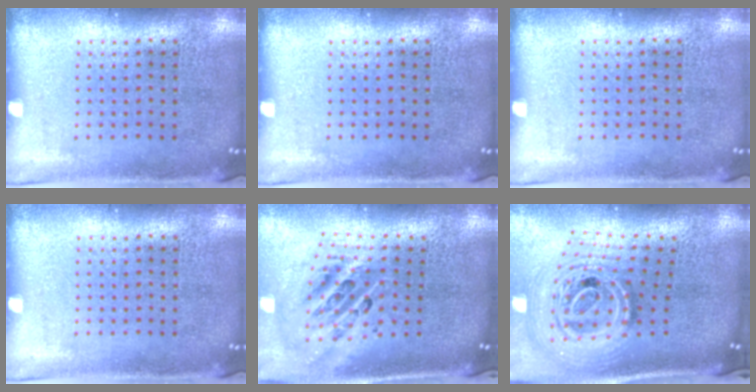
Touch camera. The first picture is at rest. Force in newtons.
{"total": 0.0}
{"total": 0.0}
{"total": 0.0}
{"total": 2.5, "press": 1.7, "slide": 1.9}
{"total": 2.7, "press": 1.9, "slide": 2.0}